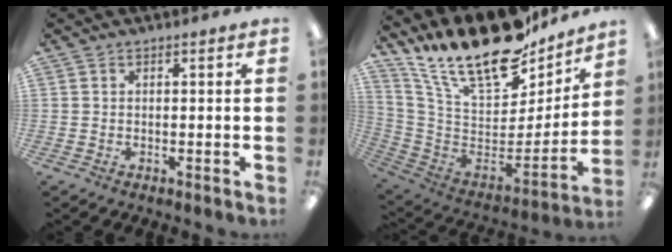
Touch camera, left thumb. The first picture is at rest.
{"total": 23.9, "force": [17.9, 9.2, 12.9], "torque": [-0.222, -0.132, 0.311]}